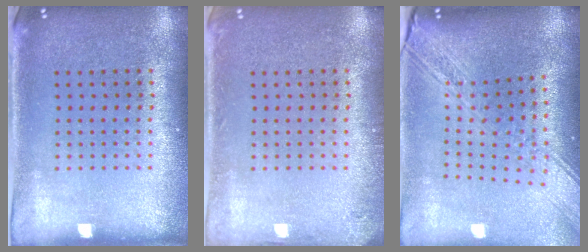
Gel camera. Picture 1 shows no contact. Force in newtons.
{"total": 1.1, "press": 1.1, "slide": 0.1}
{"total": 3.1, "press": 2.3, "slide": 2.0}